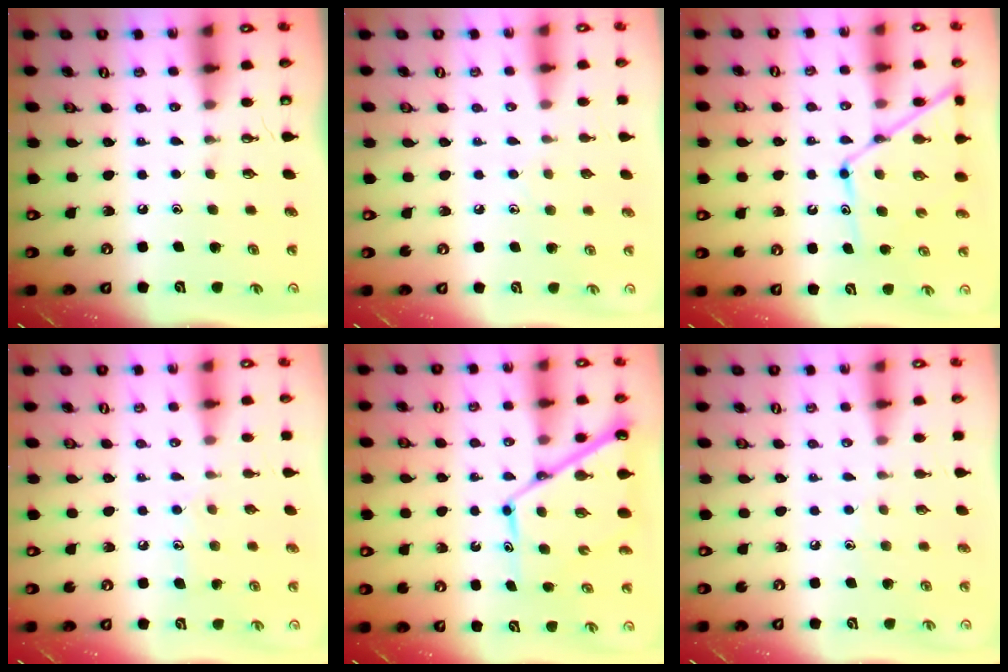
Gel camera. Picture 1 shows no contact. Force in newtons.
{"total": 6.1, "press": 6.1, "slide": 0.7}
{"total": 12.2, "press": 12.1, "slide": 0.9}
{"total": 6.1, "press": 6.1, "slide": 0.0}
{"total": 13.3, "press": 13.2, "slide": 1.2}
{"total": 3.8, "press": 3.8, "slide": 0.5}